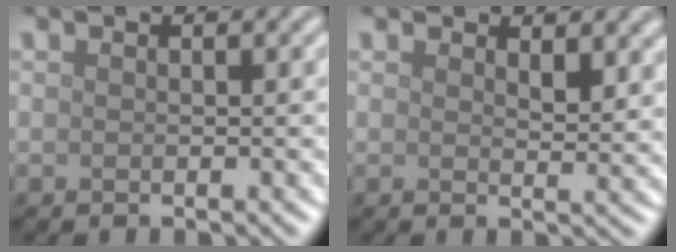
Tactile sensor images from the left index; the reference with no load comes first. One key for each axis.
{"total": 2.1, "fx": 1.4, "fy": 0.8, "fz": 1.4, "tx": -0.021, "ty": -0.006, "tz": 0.025}